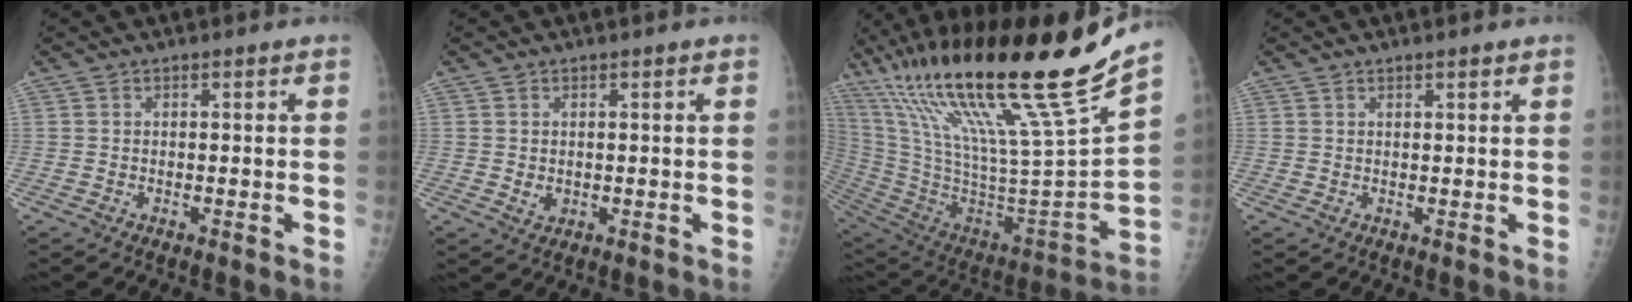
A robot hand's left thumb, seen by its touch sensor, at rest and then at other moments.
{"total": 1.8, "force": [0.1, 1.5, 0.9], "torque": [-0.011, -0.003, 0.008]}
{"total": 36.0, "force": [23.9, 4.0, 26.7], "torque": [-0.465, -0.089, 0.418]}
{"total": 1.0, "force": [0.8, 0.2, 0.6], "torque": [-0.008, -0.004, 0.013]}